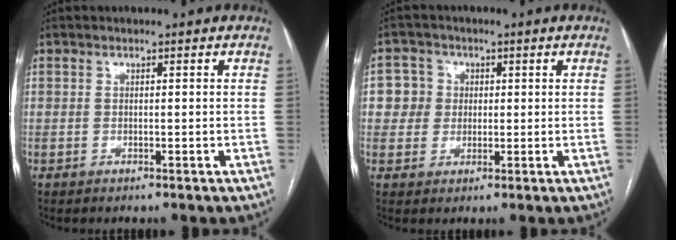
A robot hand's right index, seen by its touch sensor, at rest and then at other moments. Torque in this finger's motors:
{"motor_torque": [0.02, 0.06, 0.03, 0.02]}